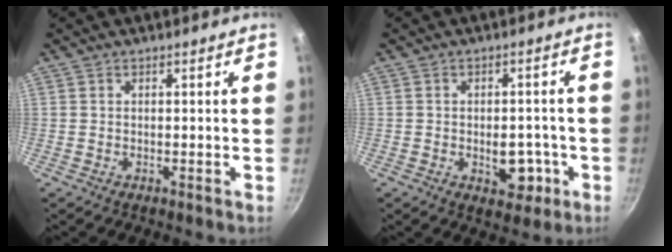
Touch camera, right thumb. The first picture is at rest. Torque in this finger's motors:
{"motor_torque": [2.67, 2.34, 0.62, -0.97, 0.09]}